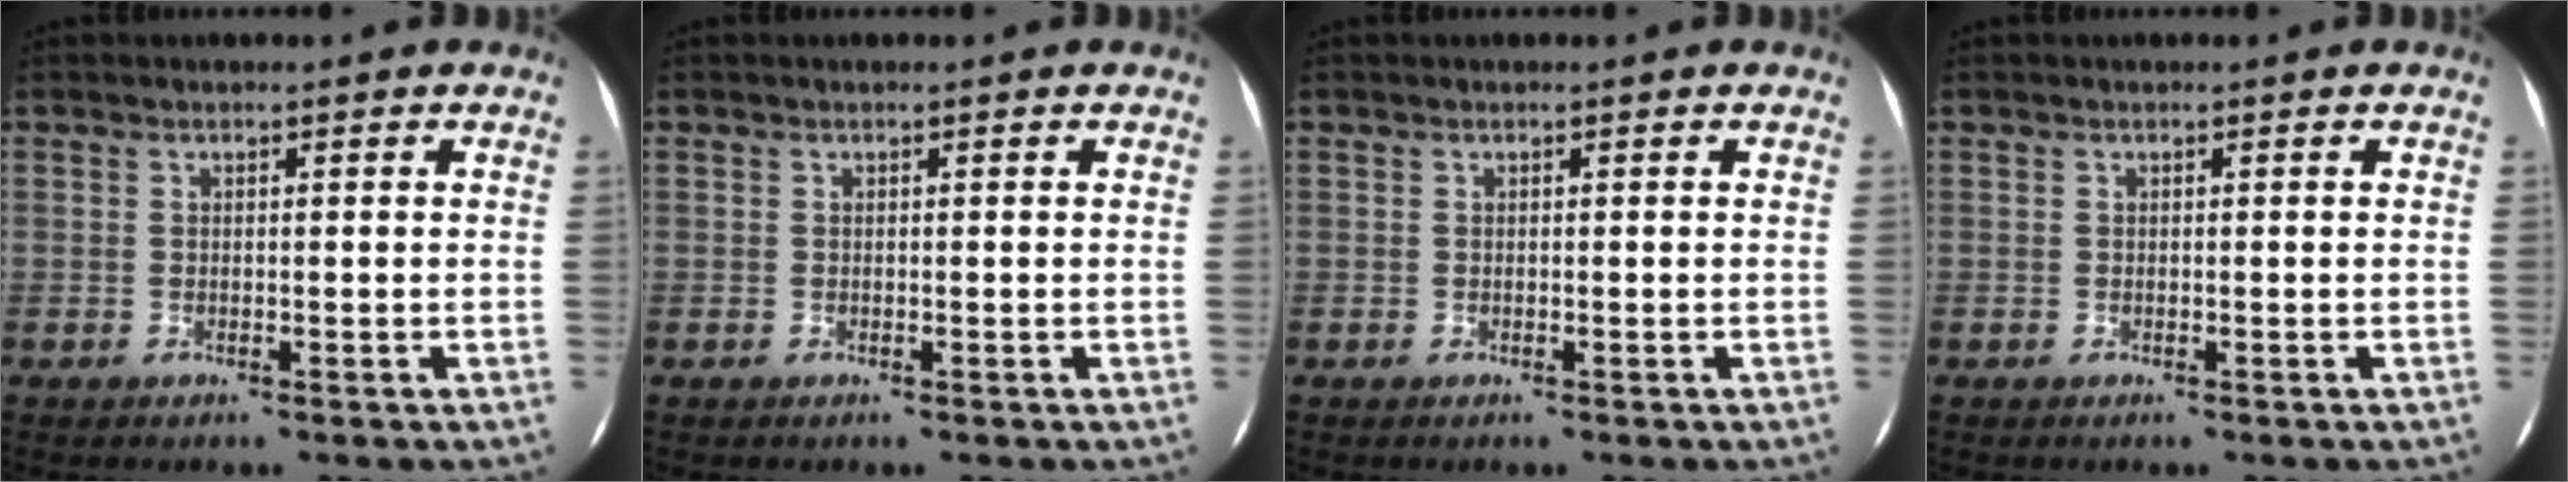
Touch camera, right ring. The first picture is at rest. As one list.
[{"total": 0.0}, {"total": 0.0}, {"total": 0.0}]